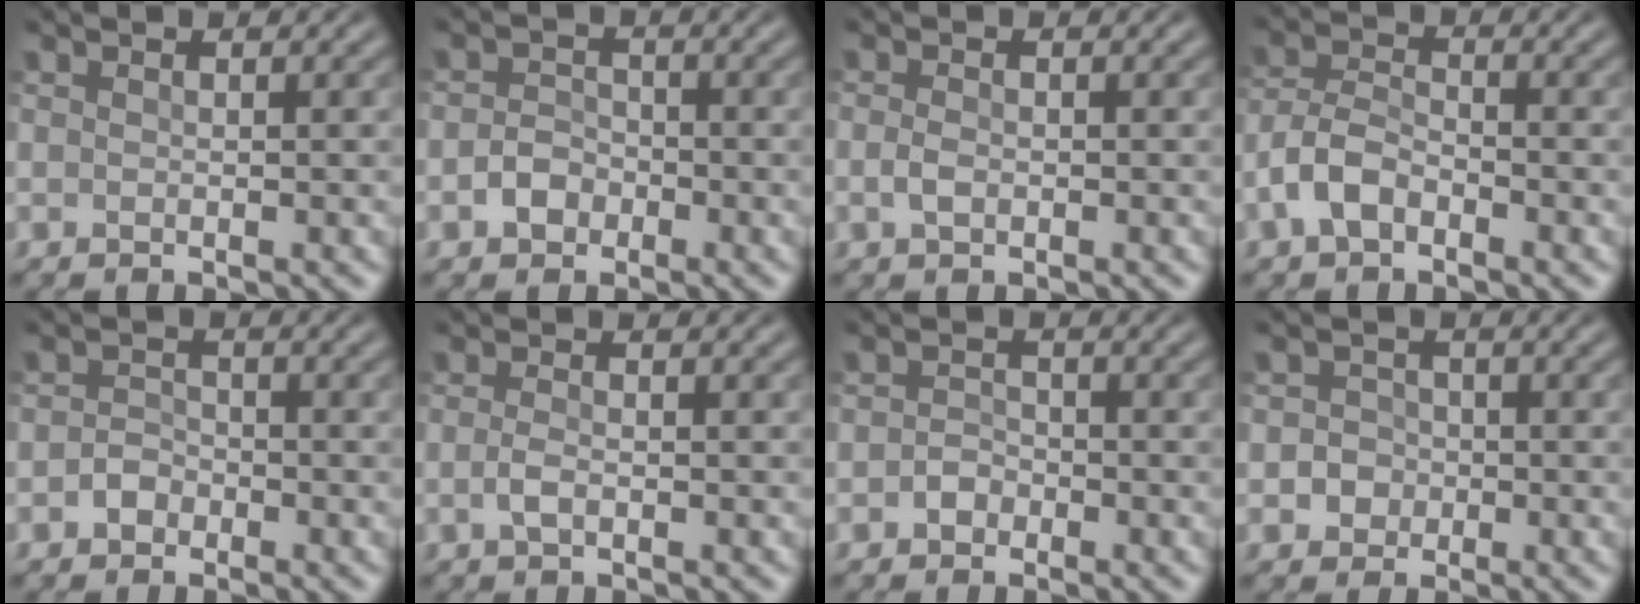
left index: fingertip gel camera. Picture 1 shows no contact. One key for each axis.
{"total": 1.7, "fx": -0.7, "fy": 1.4, "fz": 0.6, "tx": -0.010, "ty": 0.008, "tz": -0.017}
{"total": 1.0, "fx": -0.1, "fy": 0.6, "fz": 0.8, "tx": -0.019, "ty": 0.004, "tz": -0.005}
{"total": 3.0, "fx": -1.6, "fy": 1.6, "fz": 1.9, "tx": -0.040, "ty": 0.012, "tz": -0.044}
{"total": 1.3, "fx": -0.7, "fy": 1.0, "fz": 0.3, "tx": -0.004, "ty": 0.008, "tz": -0.016}
{"total": 1.0, "fx": -0.2, "fy": 0.4, "fz": 0.9, "tx": -0.025, "ty": 0.003, "tz": -0.007}
{"total": 1.1, "fx": -0.6, "fy": 0.9, "fz": 0.3, "tx": -0.004, "ty": 0.007, "tz": -0.012}
{"total": 2.3, "fx": -0.2, "fy": 2.2, "fz": 0.5, "tx": 0.019, "ty": 0.011, "tz": -0.022}